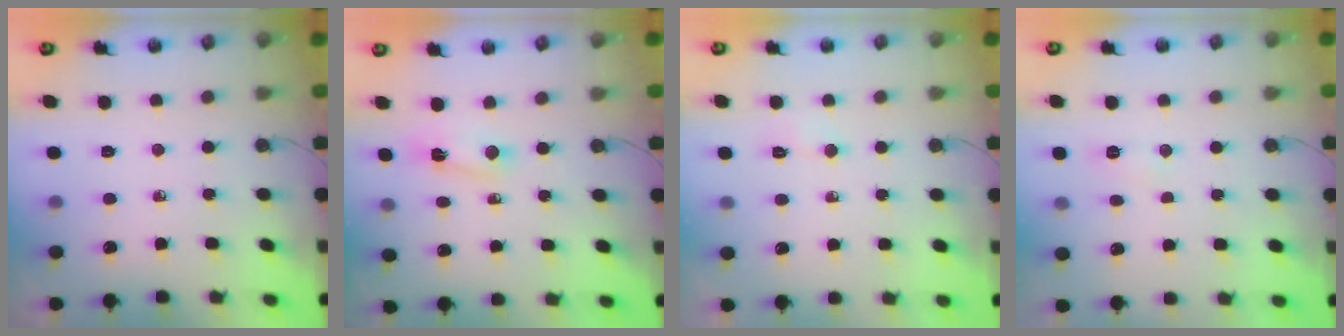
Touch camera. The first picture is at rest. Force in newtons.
{"total": 2.6, "press": 2.6, "slide": 0.6}
{"total": 2.7, "press": 2.6, "slide": 0.5}
{"total": 5.3, "press": 5.2, "slide": 0.6}